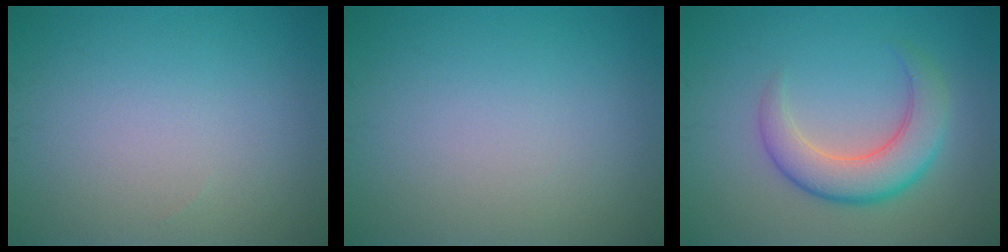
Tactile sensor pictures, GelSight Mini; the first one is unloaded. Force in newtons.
{"total": 0.0}
{"total": 5.1, "press": 5.1, "slide": 0.4}